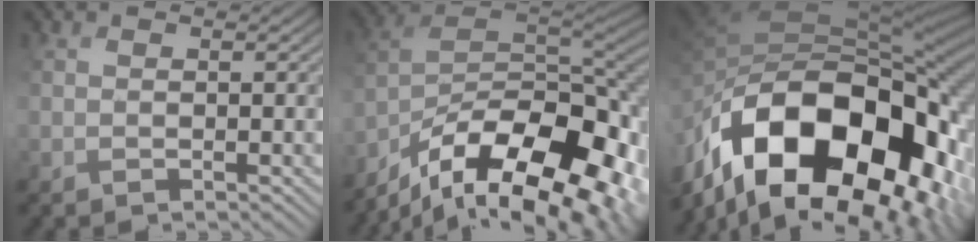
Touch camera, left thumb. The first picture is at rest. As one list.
[{"total": 17.6, "force": [-11.1, 7.1, 11.7], "torque": [-0.242, -0.024, -0.177]}, {"total": 20.0, "force": [-8.1, 11.5, 14.3], "torque": [-0.279, -0.024, -0.113]}]